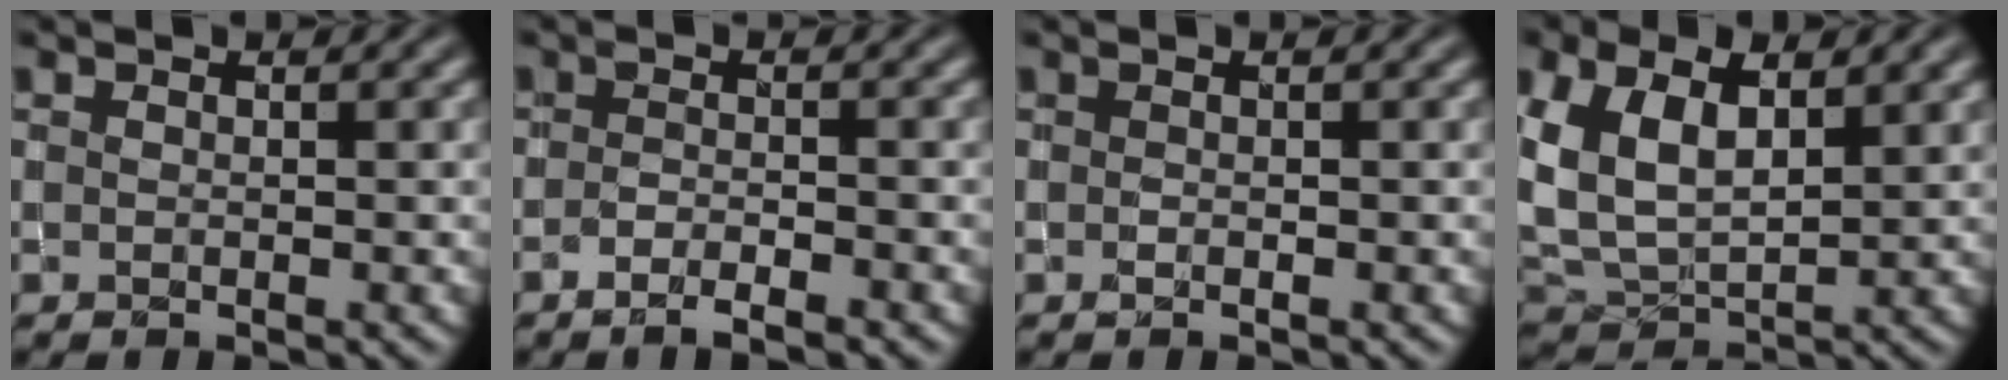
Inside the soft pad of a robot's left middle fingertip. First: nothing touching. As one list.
[{"total": 2.1, "force": [-1.5, 0.4, 1.5], "torque": [-0.029, 0.001, -0.030]}, {"total": 0.0}, {"total": 7.8, "force": [2.9, 4.5, 5.7], "torque": [-0.137, 0.011, 0.050]}]